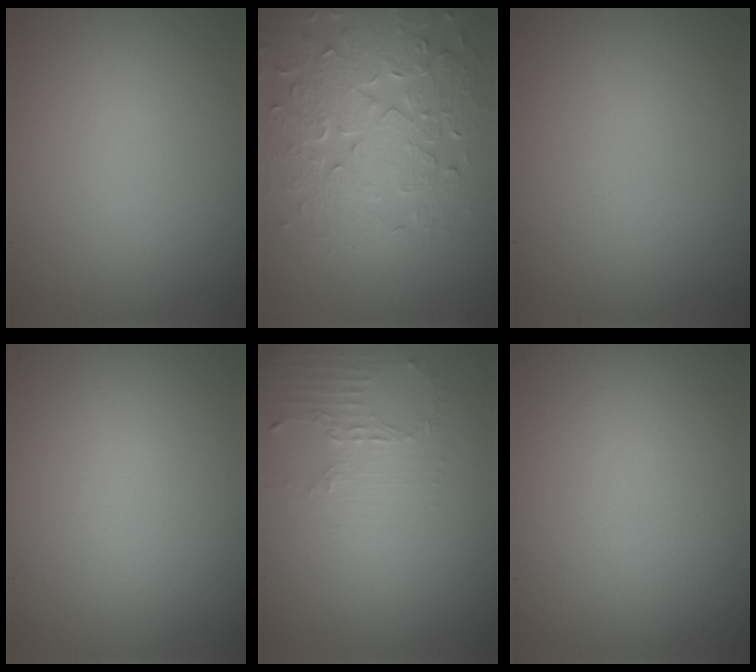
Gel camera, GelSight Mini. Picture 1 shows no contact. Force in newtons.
{"total": 7.4, "press": 6.0, "slide": 4.3}
{"total": 0.0}
{"total": 0.0}
{"total": 2.2, "press": 1.6, "slide": 1.5}
{"total": 0.0}